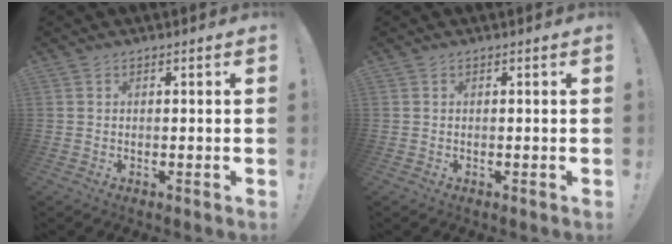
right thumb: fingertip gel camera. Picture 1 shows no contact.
{"total": 0.0}